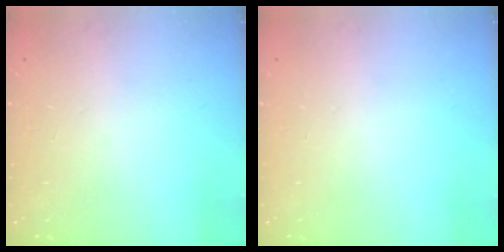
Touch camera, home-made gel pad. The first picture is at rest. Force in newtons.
{"total": 0.0}